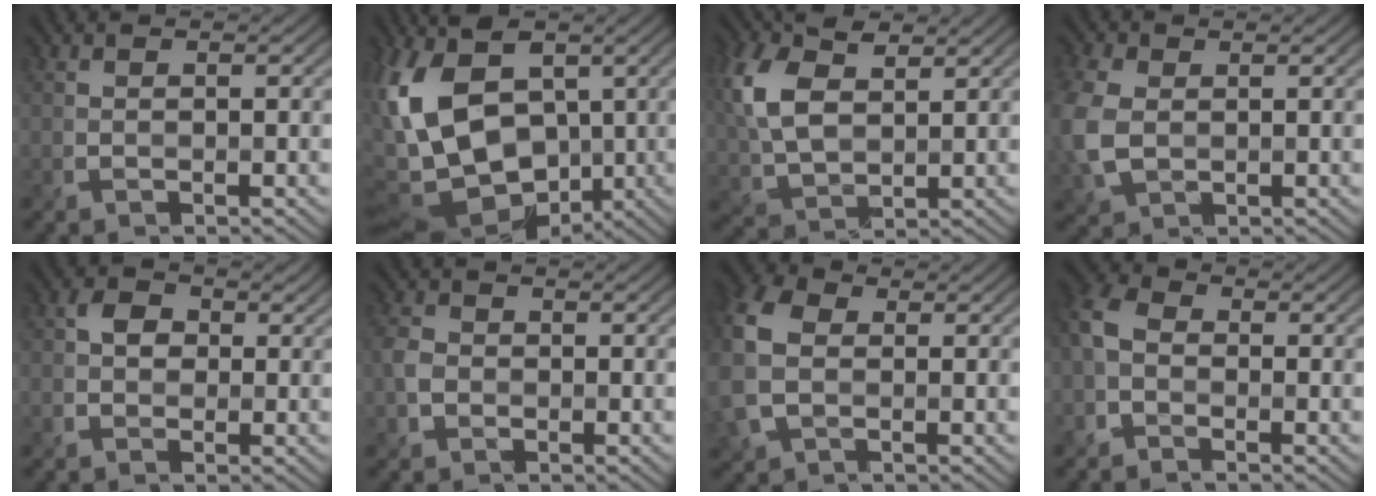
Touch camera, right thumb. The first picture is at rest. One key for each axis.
{"total": 17.0, "fx": -0.1, "fy": 11.3, "fz": 12.6, "tx": -0.271, "ty": -0.004, "tz": -0.004}
{"total": 10.2, "fx": 3.2, "fy": 6.1, "fz": 7.5, "tx": -0.206, "ty": 0.012, "tz": 0.061}
{"total": 6.6, "fx": -0.1, "fy": 4.8, "fz": 4.5, "tx": -0.154, "ty": -0.002, "tz": -0.005}
{"total": 2.5, "fx": 0.1, "fy": 2.2, "fz": 1.1, "tx": -0.017, "ty": 0.004, "tz": -0.010}
{"total": 2.6, "fx": -0.7, "fy": 2.2, "fz": 1.1, "tx": -0.029, "ty": 0.001, "tz": -0.023}
{"total": 8.8, "fx": 0.2, "fy": 6.4, "fz": 6.0, "tx": -0.188, "ty": -0.002, "tz": -0.007}
{"total": 4.6, "fx": -1.4, "fy": 3.4, "fz": 2.7, "tx": -0.069, "ty": 0.003, "tz": -0.042}